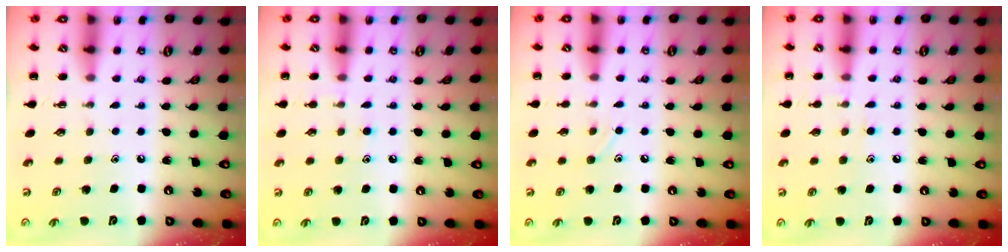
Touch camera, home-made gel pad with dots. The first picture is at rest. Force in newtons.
{"total": 6.0, "press": 5.6, "slide": 2.2}
{"total": 4.8, "press": 4.6, "slide": 1.5}
{"total": 6.3, "press": 6.0, "slide": 2.0}